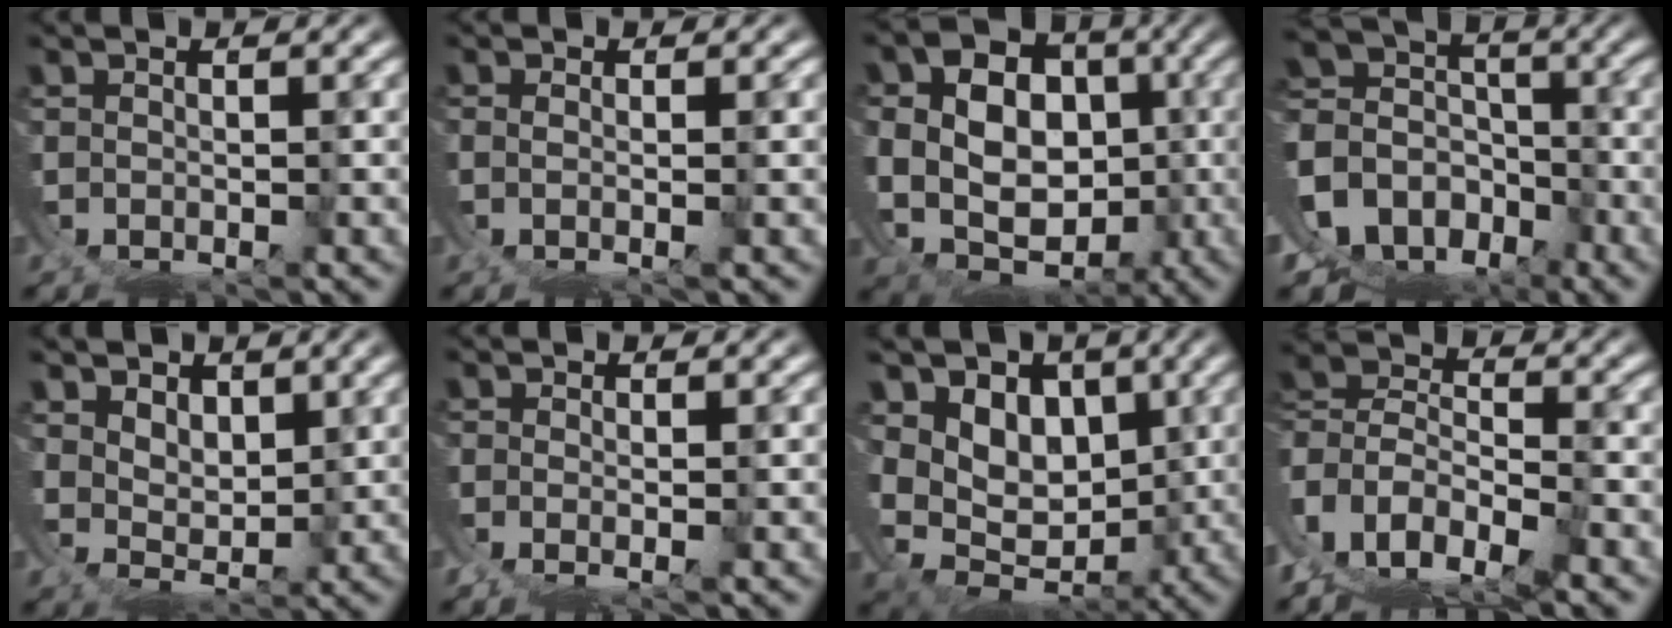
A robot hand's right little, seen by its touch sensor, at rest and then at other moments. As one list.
[{"total": 1.9, "force": [0.8, -1.1, 1.3], "torque": [-0.019, 0.004, 0.011]}, {"total": 13.4, "force": [0.3, 11.4, 7.0], "torque": [-0.169, -0.055, 0.018]}, {"total": 12.9, "force": [-2.1, 11.9, 4.6], "torque": [-0.095, -0.041, -0.043]}, {"total": 3.4, "force": [3.2, 1.0, 0.2], "torque": [-0.012, -0.007, 0.053]}, {"total": 1.6, "force": [0.5, -1.1, 1.0], "torque": [-0.018, -0.004, 0.011]}, {"total": 8.6, "force": [1.8, 7.1, 4.4], "torque": [-0.102, -0.027, 0.035]}, {"total": 9.3, "force": [0.1, 7.9, 5.0], "torque": [-0.121, -0.028, -0.005]}]